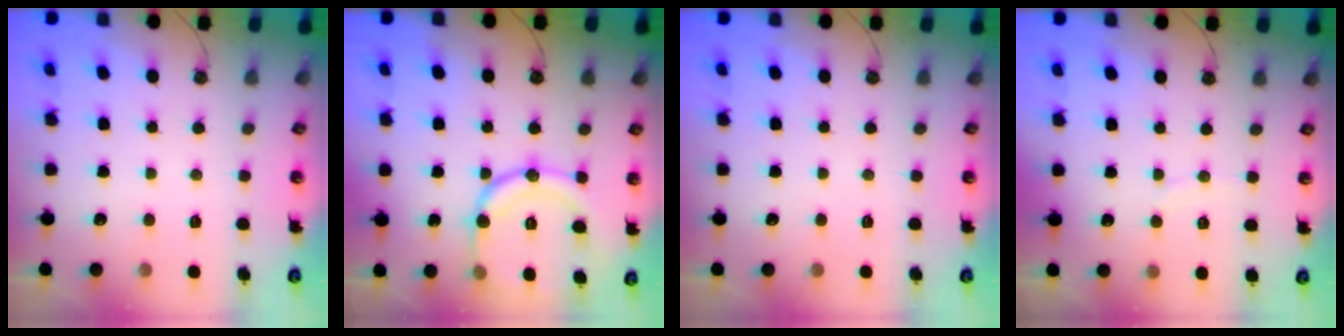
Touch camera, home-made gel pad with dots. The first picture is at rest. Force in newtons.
{"total": 15.7, "press": 15.6, "slide": 1.5}
{"total": 0.0}
{"total": 2.8, "press": 2.8, "slide": 0.4}